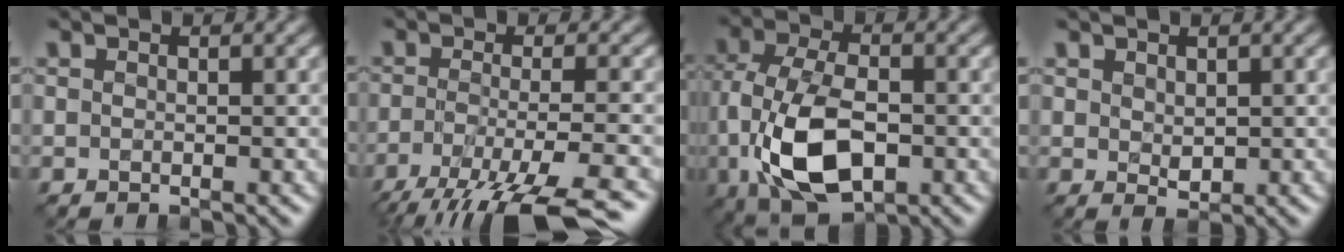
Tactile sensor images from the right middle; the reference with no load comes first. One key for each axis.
{"total": 9.6, "fx": -6.5, "fy": 2.2, "fz": 6.7, "tx": -0.108, "ty": -0.012, "tz": -0.108}
{"total": 9.8, "fx": -2.5, "fy": 5.4, "fz": 7.8, "tx": -0.168, "ty": -0.010, "tz": -0.050}
{"total": 1.4, "fx": 0.4, "fy": 1.0, "fz": 0.9, "tx": -0.016, "ty": -0.006, "tz": 0.013}